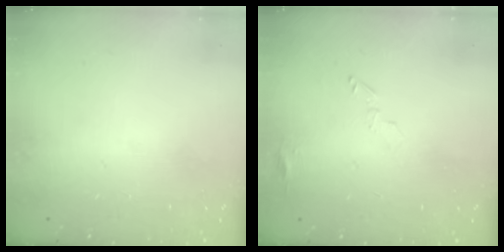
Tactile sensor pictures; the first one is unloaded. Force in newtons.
{"total": 4.1, "press": 4.0, "slide": 0.2}